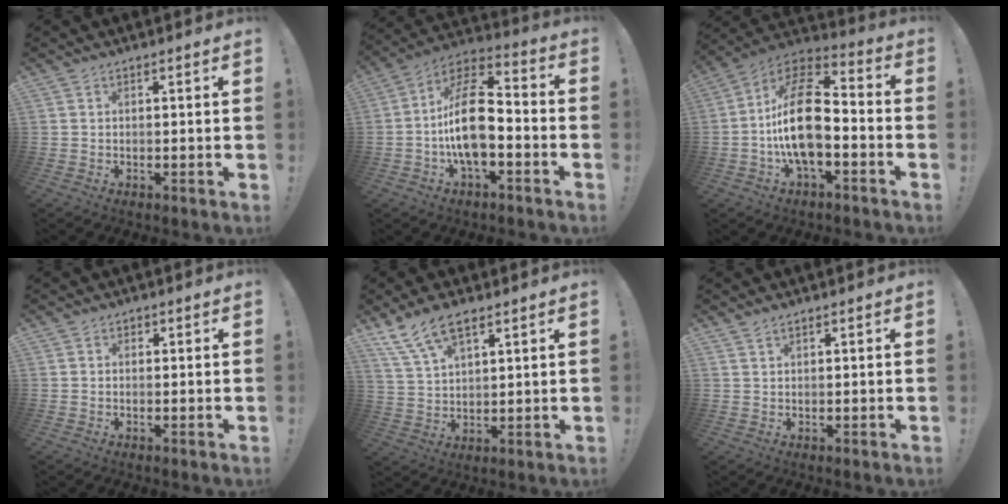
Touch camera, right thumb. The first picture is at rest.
{"total": 17.4, "force": [-3.6, 8.9, 14.5], "torque": [-0.257, 0.030, -0.059]}
{"total": 19.6, "force": [-3.4, 10.1, 16.5], "torque": [-0.309, 0.027, -0.056]}
{"total": 0.7, "force": [0.3, 0.6, 0.2], "torque": [0.002, -0.001, 0.004]}
{"total": 9.9, "force": [6.3, 4.3, 6.3], "torque": [-0.115, -0.020, 0.122]}
{"total": 1.3, "force": [1.1, 0.5, 0.5], "torque": [-0.004, -0.007, 0.020]}